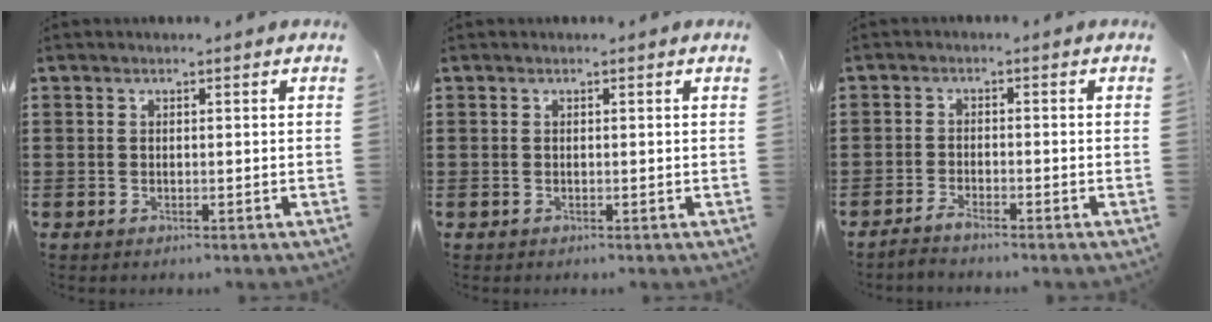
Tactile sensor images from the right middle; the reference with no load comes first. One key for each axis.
{"total": 0.0}
{"total": 1.8, "fx": -1.7, "fy": -0.1, "fz": 0.6, "tx": -0.019, "ty": 0.000, "tz": -0.035}